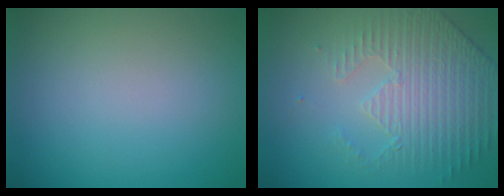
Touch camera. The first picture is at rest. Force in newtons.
{"total": 4.4, "press": 3.6, "slide": 2.5}